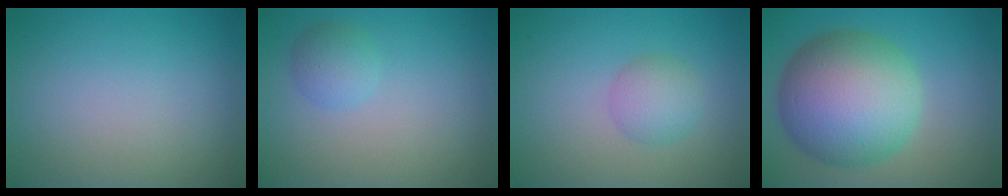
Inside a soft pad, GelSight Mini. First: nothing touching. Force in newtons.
{"total": 1.9, "press": 1.9, "slide": 0.1}
{"total": 2.5, "press": 2.4, "slide": 0.2}
{"total": 12.0, "press": 12.0, "slide": 0.4}